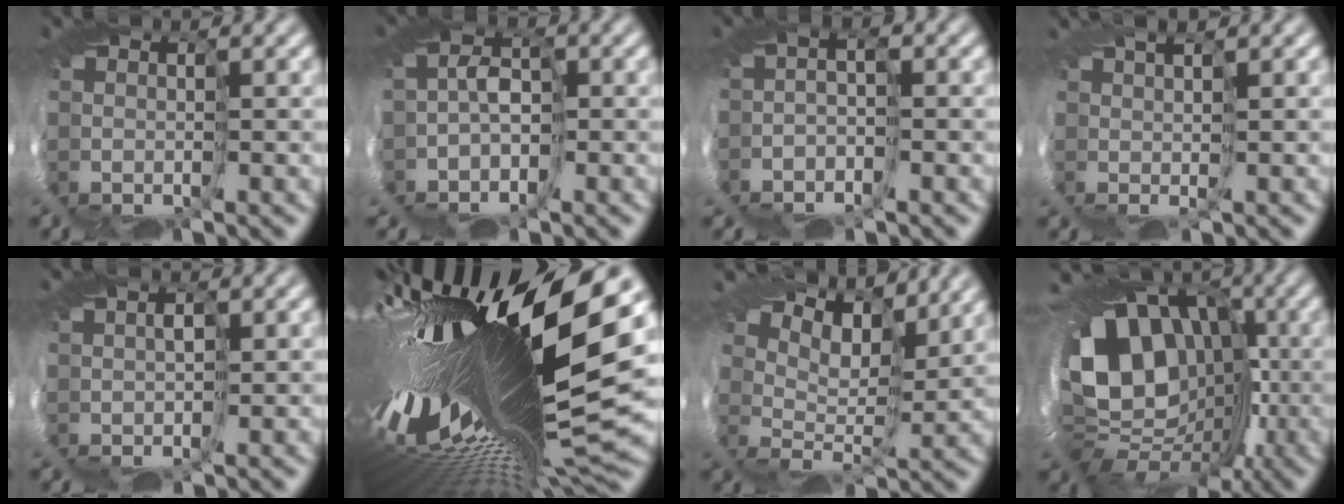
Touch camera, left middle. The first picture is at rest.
{"total": 2.0, "force": [-1.0, 0.9, 1.5], "torque": [-0.014, 0.000, -0.034]}
{"total": 2.1, "force": [-1.7, -1.1, 0.1], "torque": [0.011, -0.001, -0.043]}
{"total": 3.1, "force": [0.7, -2.9, -0.9], "torque": [0.027, 0.004, -0.009]}
{"total": 1.1, "force": [0.4, -0.8, -0.6], "torque": [0.022, 0.013, 0.002]}
{"total": 16.8, "force": [1.4, 4.2, 16.2], "torque": [-0.297, -0.057, 0.018]}
{"total": 7.1, "force": [6.8, 0.2, 2.0], "torque": [-0.035, 0.013, 0.064]}
{"total": 14.7, "force": [-0.5, 11.5, 9.1], "torque": [-0.111, -0.004, -0.052]}